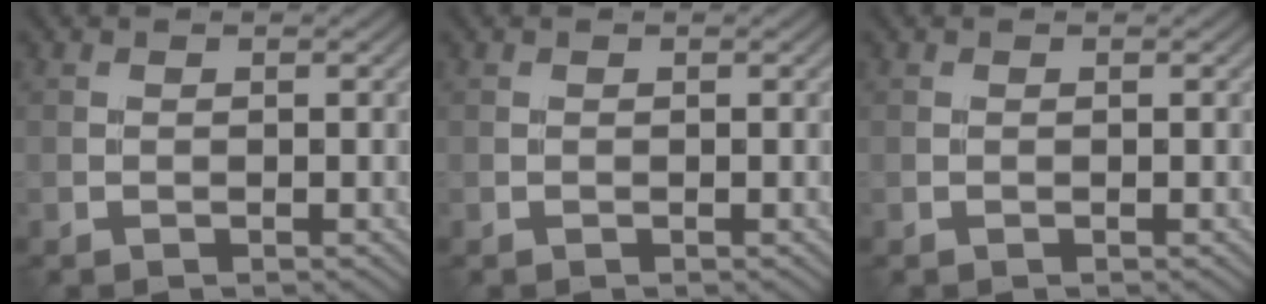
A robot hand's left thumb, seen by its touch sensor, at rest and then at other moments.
{"total": 0.0}
{"total": 0.0}